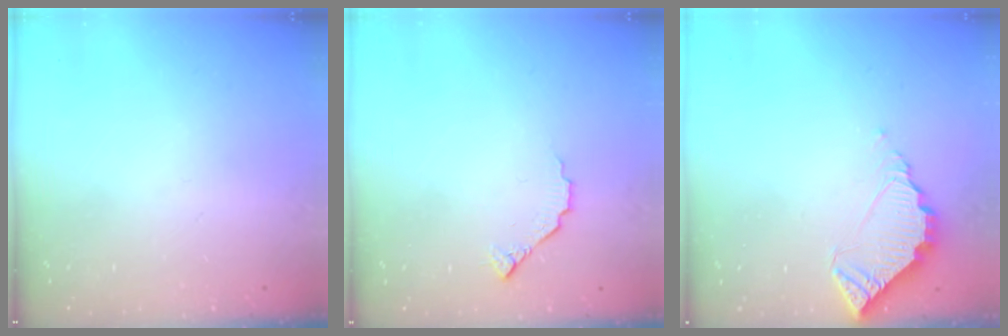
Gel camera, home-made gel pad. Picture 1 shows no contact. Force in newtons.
{"total": 4.4, "press": 4.3, "slide": 0.5}
{"total": 5.9, "press": 5.9, "slide": 0.4}